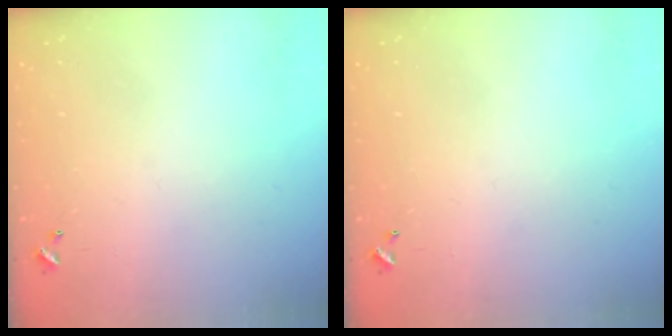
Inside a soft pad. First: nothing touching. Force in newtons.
{"total": 0.0}